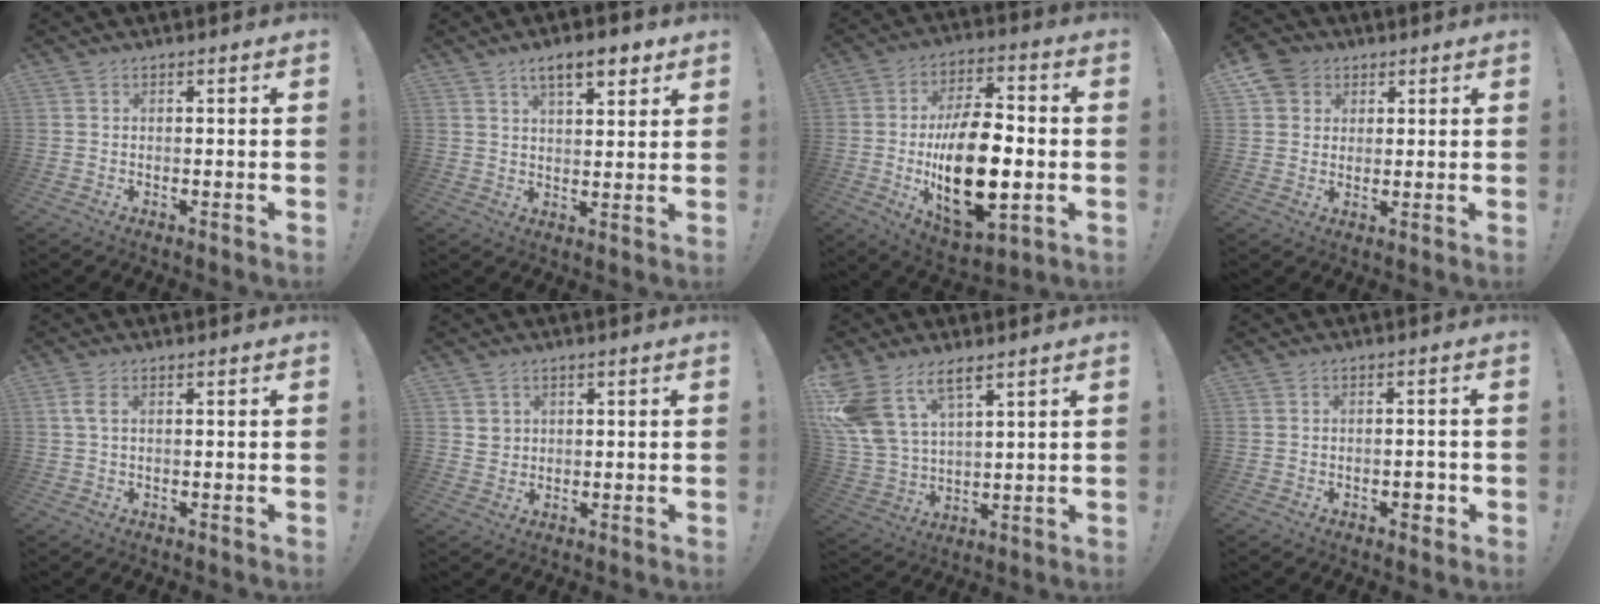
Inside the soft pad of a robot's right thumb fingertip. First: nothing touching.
{"total": 8.6, "force": [5.2, 3.2, 6.0], "torque": [-0.079, -0.019, 0.087]}
{"total": 23.3, "force": [-3.5, 12.0, 19.6], "torque": [-0.338, 0.004, -0.052]}
{"total": 6.8, "force": [3.4, 5.7, 1.6], "torque": [-0.017, -0.018, 0.067]}
{"total": 2.4, "force": [0.7, 0.7, 2.2], "torque": [-0.041, 0.003, 0.014]}
{"total": 2.9, "force": [1.6, 2.4, 0.5], "torque": [0.002, -0.007, 0.028]}
{"total": 12.2, "force": [7.9, 6.0, 7.1], "torque": [-0.163, -0.043, 0.154]}
{"total": 1.3, "force": [-0.7, 0.8, 0.9], "torque": [-0.004, -0.002, -0.013]}